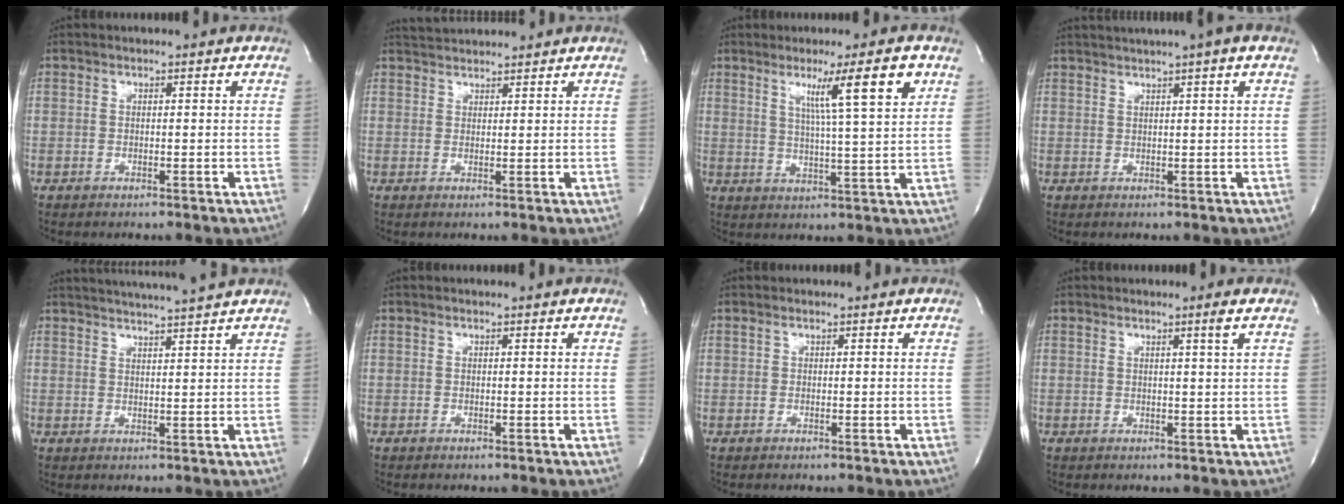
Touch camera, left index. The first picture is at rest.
{"total": 3.5, "force": [3.5, 0.0, 0.4], "torque": [-0.013, 0.025, 0.063]}
{"total": 8.8, "force": [4.1, -0.9, 7.7], "torque": [-0.123, -0.008, 0.064]}
{"total": 7.2, "force": [5.4, -0.9, 4.7], "torque": [-0.078, 0.023, 0.065]}
{"total": 10.0, "force": [9.2, -1.1, 3.8], "torque": [-0.068, 0.004, 0.122]}
{"total": 0.0}
{"total": 0.0}
{"total": 1.5, "force": [0.6, -0.8, 1.2], "torque": [-0.031, -0.012, 0.013]}